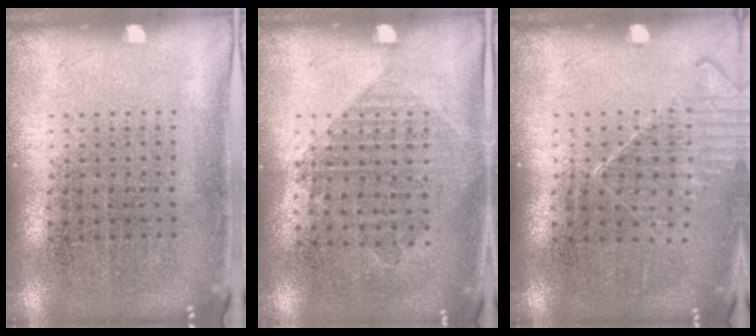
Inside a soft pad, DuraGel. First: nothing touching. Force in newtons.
{"total": 1.0, "press": 0.9, "slide": 0.5}
{"total": 1.1, "press": 1.1, "slide": 0.1}